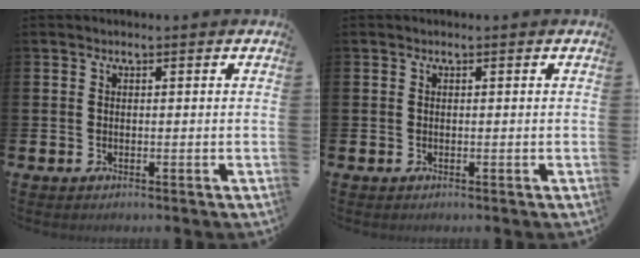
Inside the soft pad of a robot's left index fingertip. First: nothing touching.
{"total": 0.0}